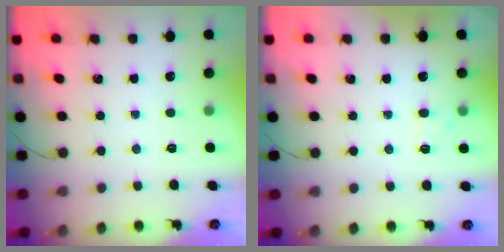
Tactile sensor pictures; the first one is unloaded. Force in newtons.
{"total": 4.6, "press": 4.3, "slide": 1.5}